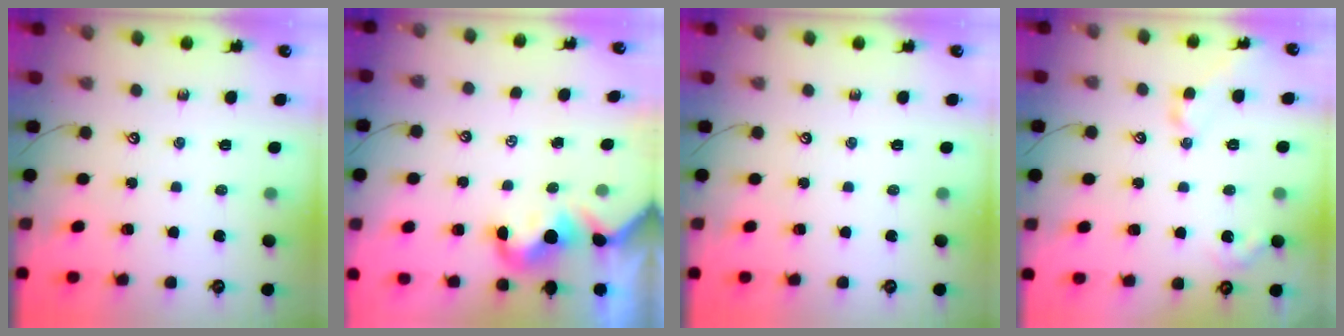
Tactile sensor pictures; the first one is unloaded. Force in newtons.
{"total": 1.4, "press": 1.3, "slide": 0.5}
{"total": 0.0}
{"total": 3.5, "press": 3.4, "slide": 0.8}